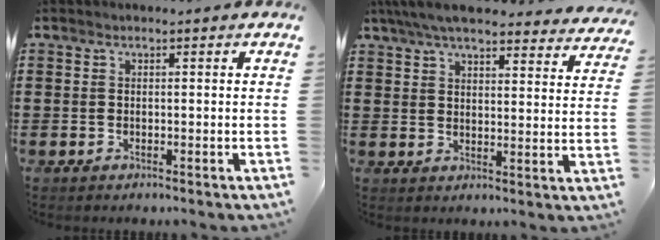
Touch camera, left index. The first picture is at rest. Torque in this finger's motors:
{"motor_torque": [2.14, 0.00, 0.54, 0.21]}